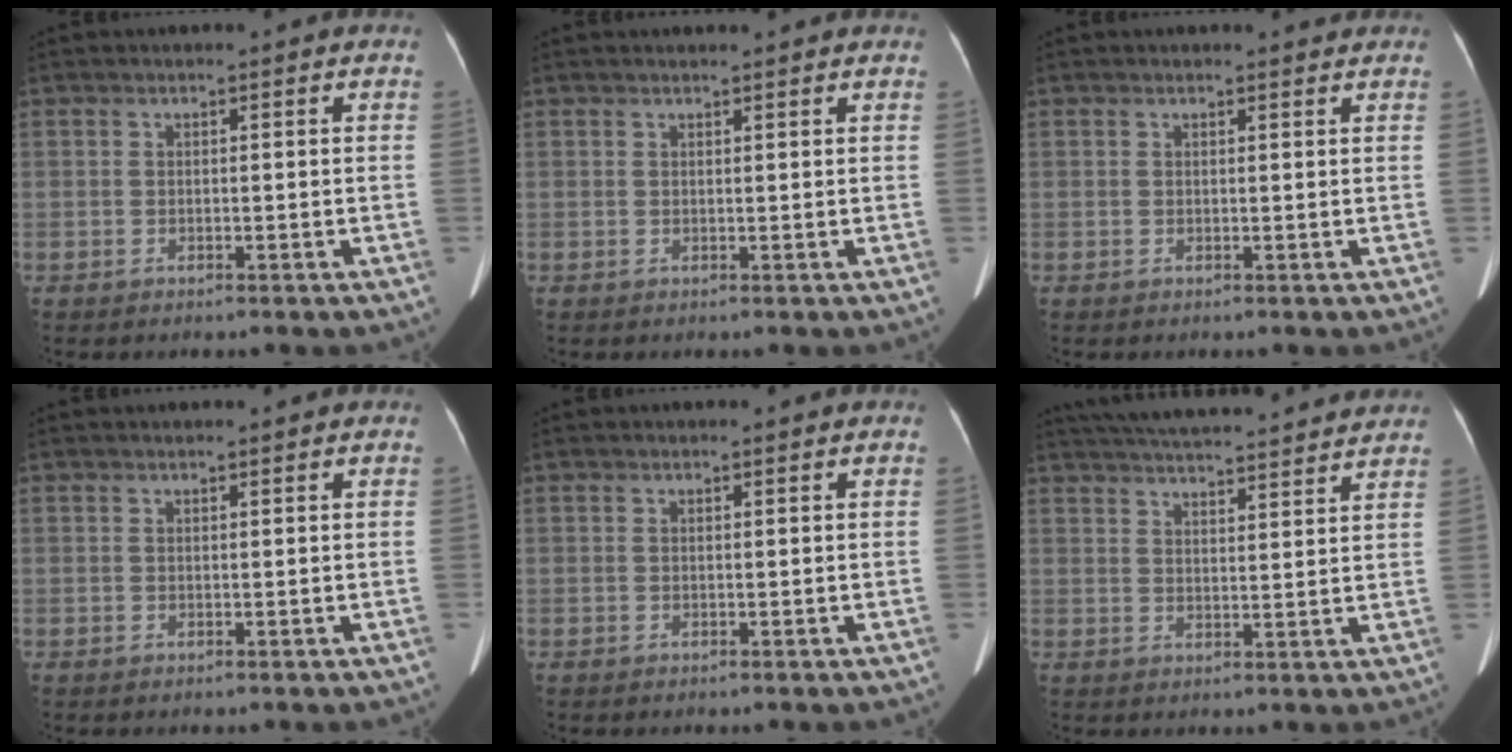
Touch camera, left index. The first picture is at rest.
{"total": 3.5, "force": [3.3, 0.5, 1.1], "torque": [-0.015, 0.020, 0.036]}
{"total": 1.3, "force": [1.3, 0.2, 0.1], "torque": [-0.011, -0.001, 0.013]}
{"total": 1.7, "force": [1.5, 0.2, 0.6], "torque": [-0.009, 0.021, 0.020]}
{"total": 0.0}
{"total": 21.4, "force": [19.7, 2.6, 8.0], "torque": [-0.136, 0.028, 0.268]}